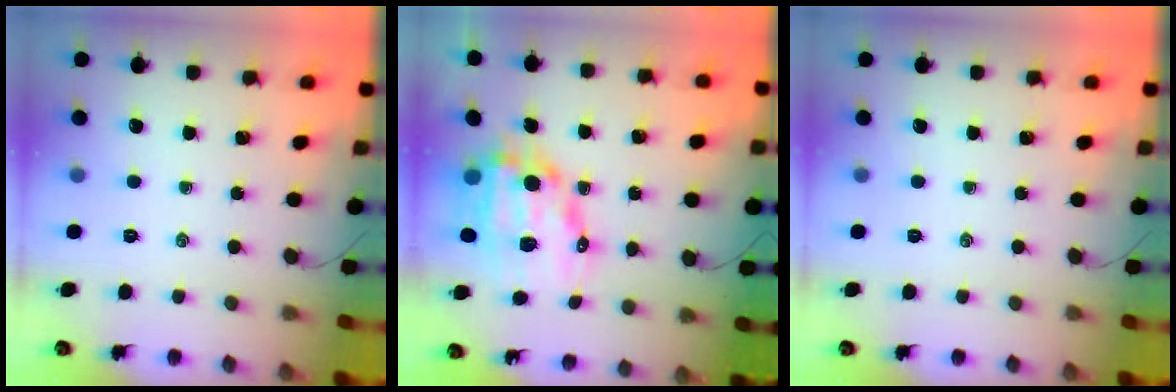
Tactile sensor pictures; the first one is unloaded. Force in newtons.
{"total": 14.1, "press": 13.7, "slide": 3.3}
{"total": 0.0}